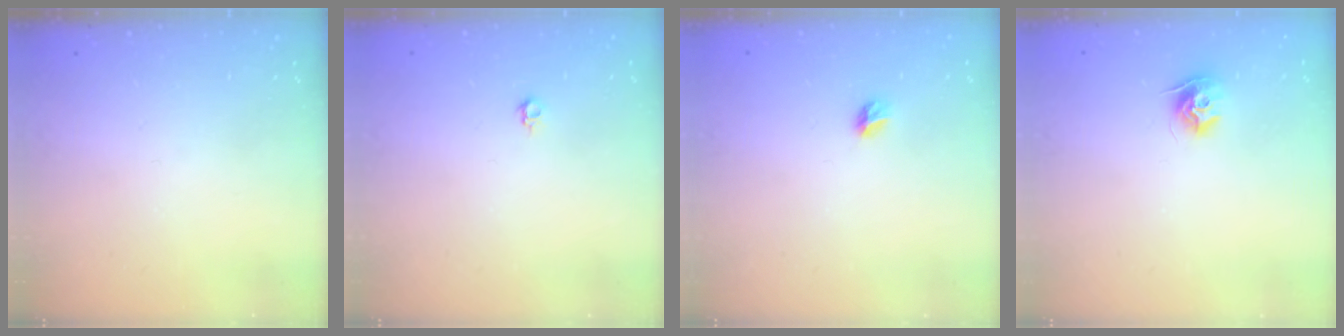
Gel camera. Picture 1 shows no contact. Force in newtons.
{"total": 4.0, "press": 3.9, "slide": 0.7}
{"total": 4.4, "press": 4.4, "slide": 0.5}
{"total": 8.8, "press": 8.8, "slide": 0.2}